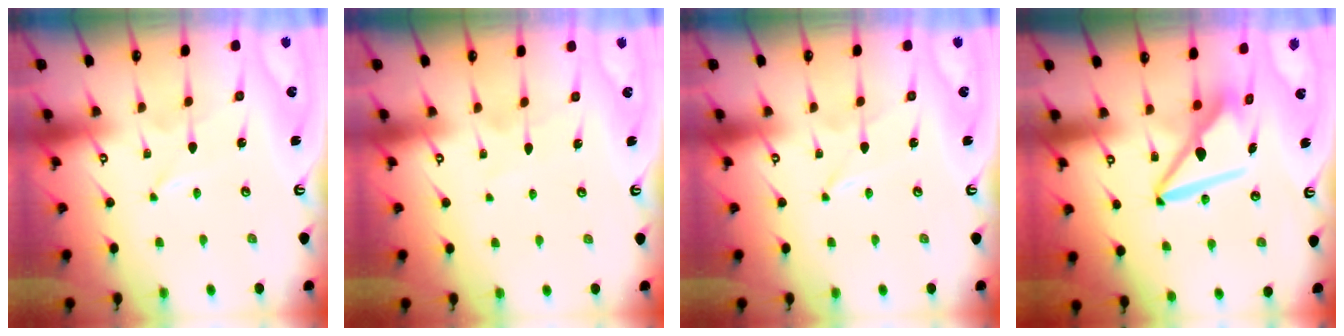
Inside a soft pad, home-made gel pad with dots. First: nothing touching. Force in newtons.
{"total": 3.9, "press": 3.9, "slide": 0.4}
{"total": 0.0}
{"total": 10.1, "press": 10.1, "slide": 0.9}